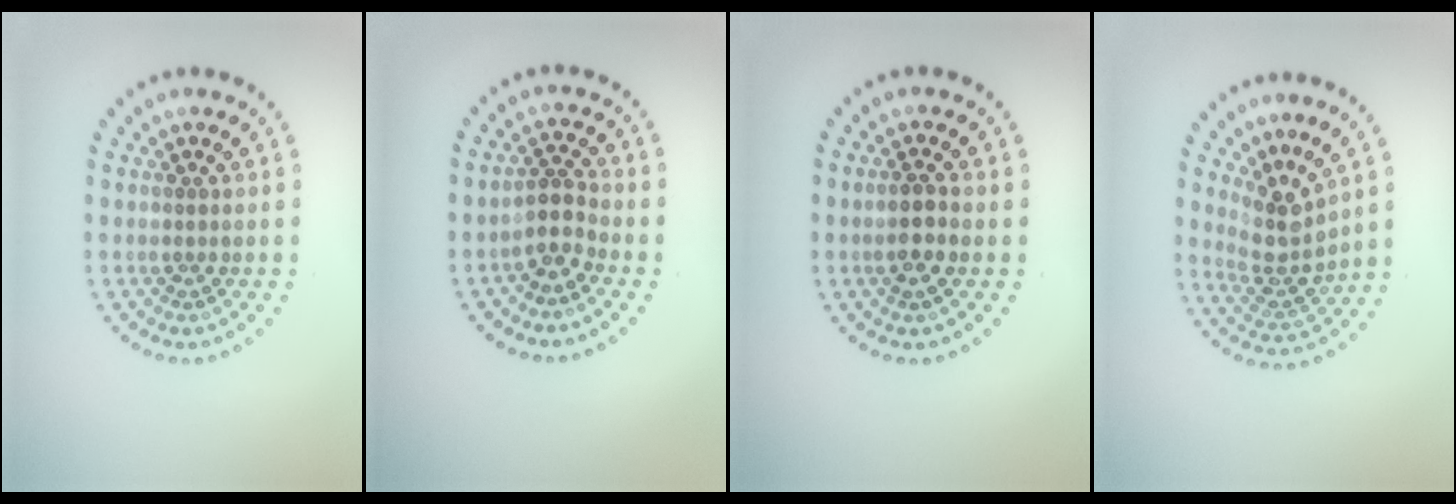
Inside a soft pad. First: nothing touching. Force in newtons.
{"total": 2.5, "press": 1.9, "slide": 1.6}
{"total": 1.6, "press": 1.5, "slide": 0.4}
{"total": 3.8, "press": 2.7, "slide": 2.6}